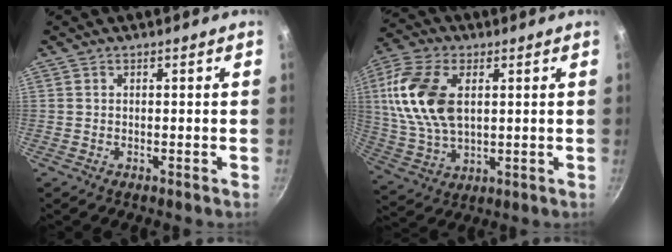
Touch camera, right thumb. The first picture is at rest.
{"total": 16.1, "force": [3.4, 9.6, 12.5], "torque": [-0.237, -0.003, 0.065]}